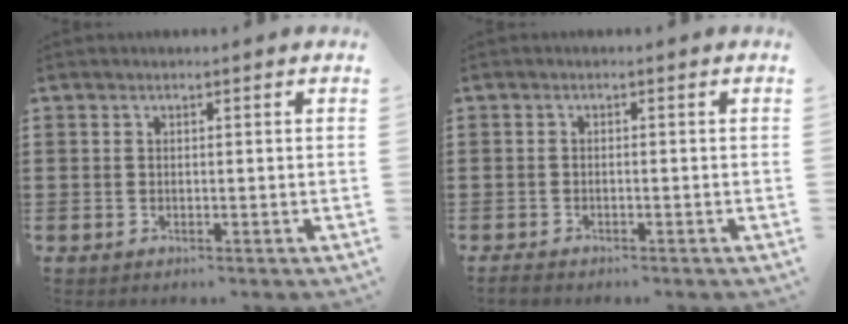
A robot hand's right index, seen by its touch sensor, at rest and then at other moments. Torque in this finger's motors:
{"motor_torque": [1.23, 0.91, 0.03, 0.00]}